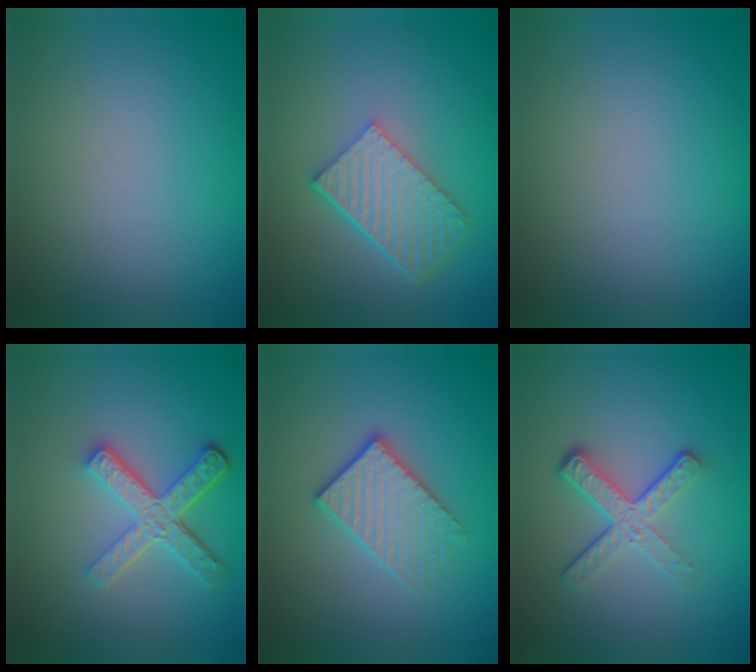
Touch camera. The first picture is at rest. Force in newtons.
{"total": 5.8, "press": 4.0, "slide": 4.2}
{"total": 0.0}
{"total": 4.9, "press": 3.6, "slide": 3.3}
{"total": 2.9, "press": 2.6, "slide": 1.2}
{"total": 4.2, "press": 2.7, "slide": 3.3}